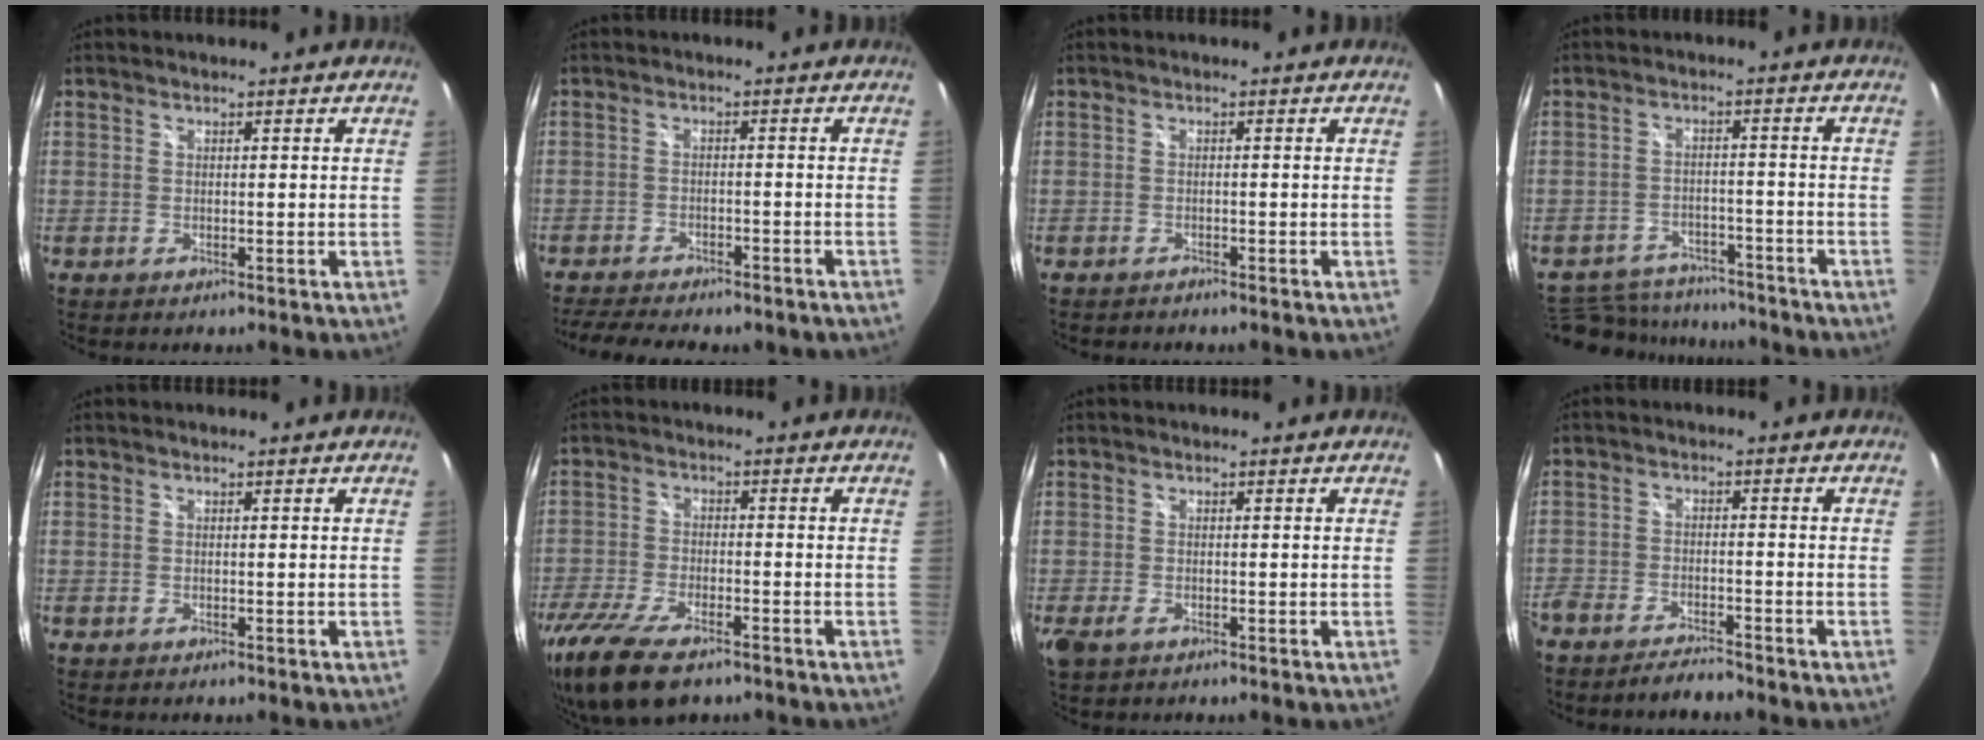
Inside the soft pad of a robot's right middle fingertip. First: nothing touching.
{"total": 10.9, "force": [-9.1, 3.2, 5.0], "torque": [-0.115, -0.024, -0.135]}
{"total": 1.1, "force": [-1.1, 0.3, 0.2], "torque": [-0.007, -0.004, -0.018]}
{"total": 16.3, "force": [-13.6, 7.1, 5.6], "torque": [-0.137, 0.008, -0.186]}
{"total": 0.0}
{"total": 14.6, "force": [-10.2, 5.5, 8.9], "torque": [-0.207, -0.051, -0.185]}
{"total": 3.1, "force": [-1.7, 1.6, 2.0], "torque": [-0.041, -0.012, -0.029]}
{"total": 7.0, "force": [-6.4, 1.6, 2.4], "torque": [-0.072, -0.012, -0.108]}